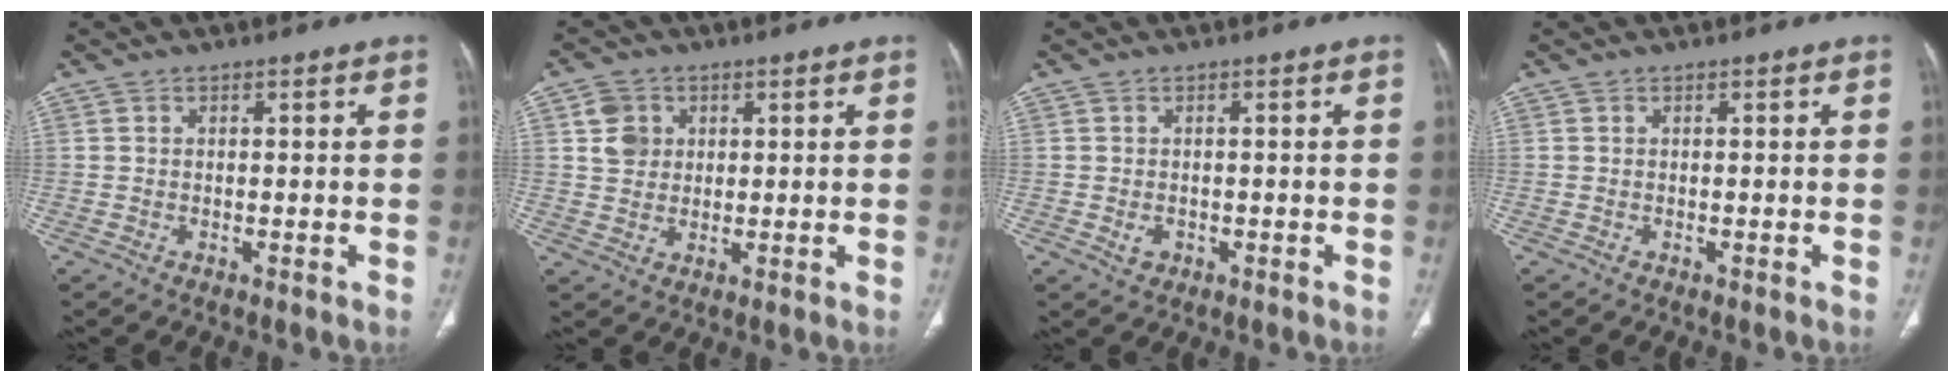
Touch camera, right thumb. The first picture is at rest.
{"total": 5.0, "force": [1.6, 4.3, 2.0], "torque": [-0.015, -0.003, 0.031]}
{"total": 1.7, "force": [-0.4, 1.4, 0.8], "torque": [-0.009, 0.002, -0.001]}
{"total": 0.0}